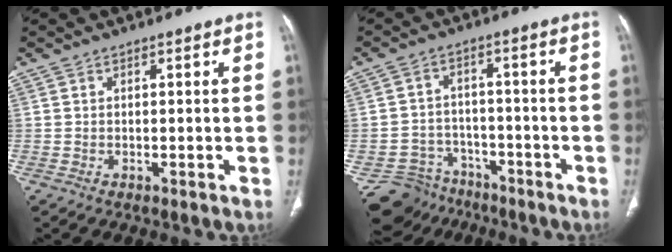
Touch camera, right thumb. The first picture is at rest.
{"total": 10.5, "force": [-7.8, 7.1, 0.1], "torque": [-0.003, 0.072, -0.115]}